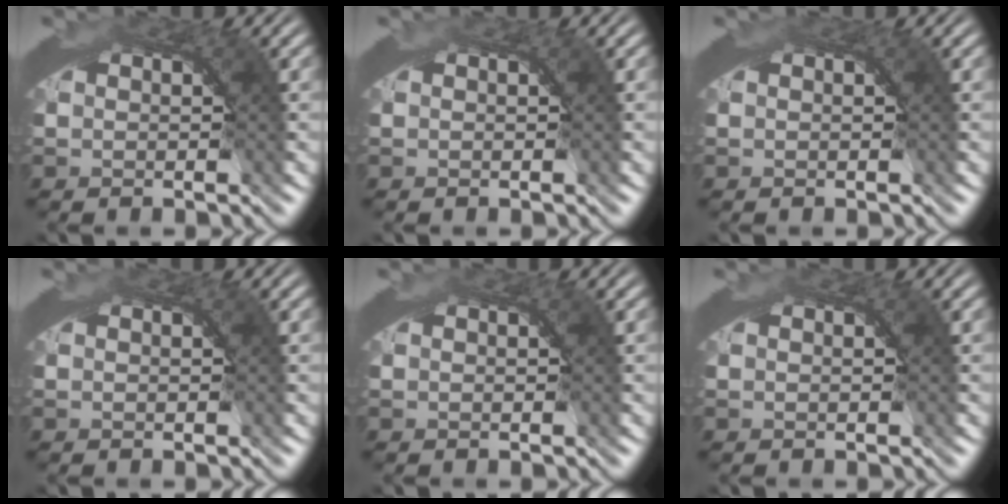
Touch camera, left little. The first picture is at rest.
{"total": 0.6, "force": [-0.3, -0.1, -0.5], "torque": [0.006, -0.004, -0.005]}
{"total": 0.6, "force": [0.2, 0.2, 0.4], "torque": [-0.008, 0.001, 0.004]}
{"total": 0.0}
{"total": 0.0}
{"total": 0.0}